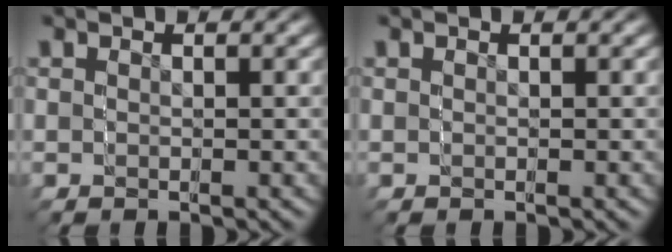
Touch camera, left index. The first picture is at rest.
{"total": 0.0}